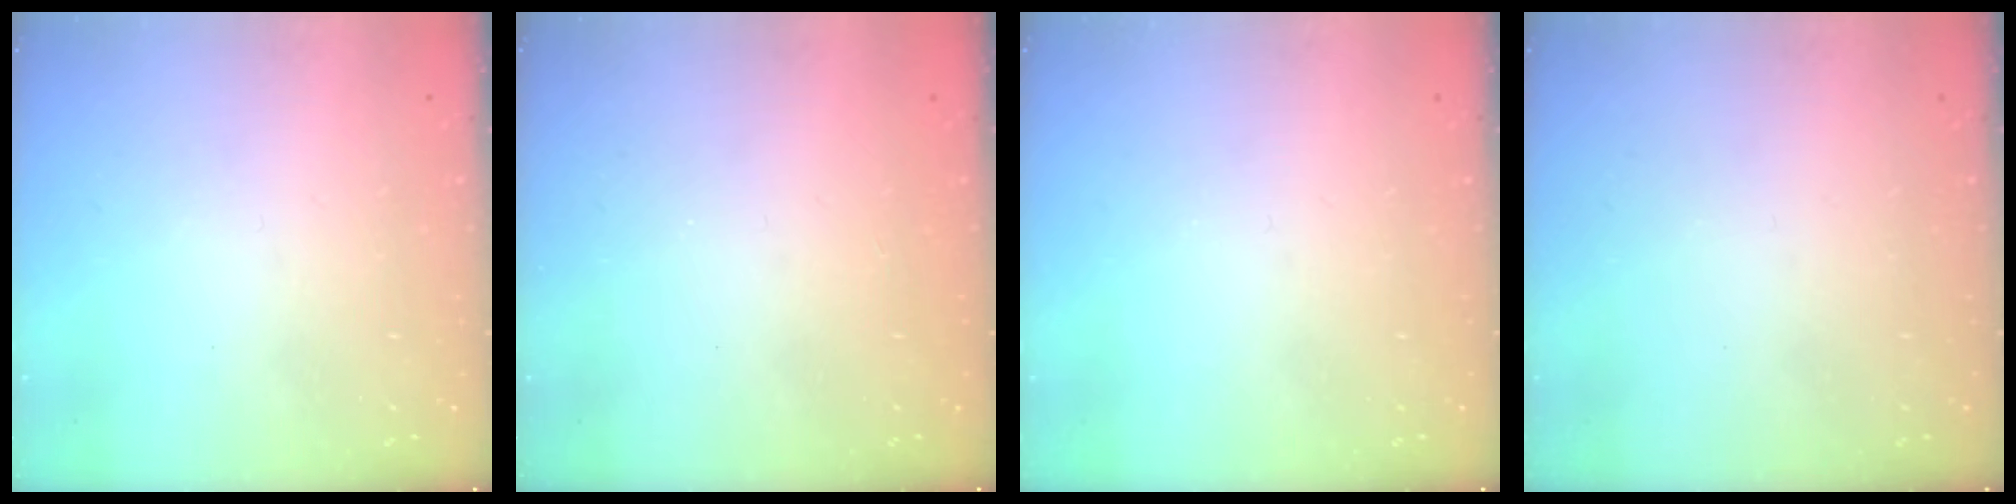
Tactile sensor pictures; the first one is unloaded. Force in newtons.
{"total": 0.9, "press": 0.9, "slide": 0.2}
{"total": 0.0}
{"total": 0.0}